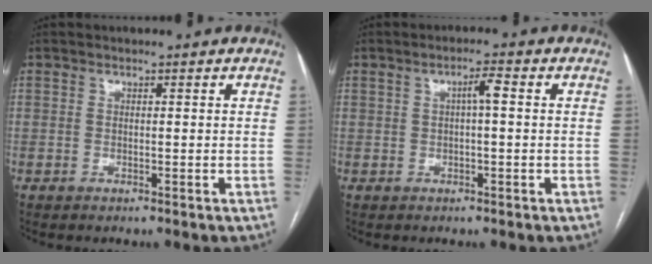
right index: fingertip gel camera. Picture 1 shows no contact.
{"total": 2.7, "force": [0.5, 0.5, 2.6], "torque": [-0.046, 0.009, 0.009]}